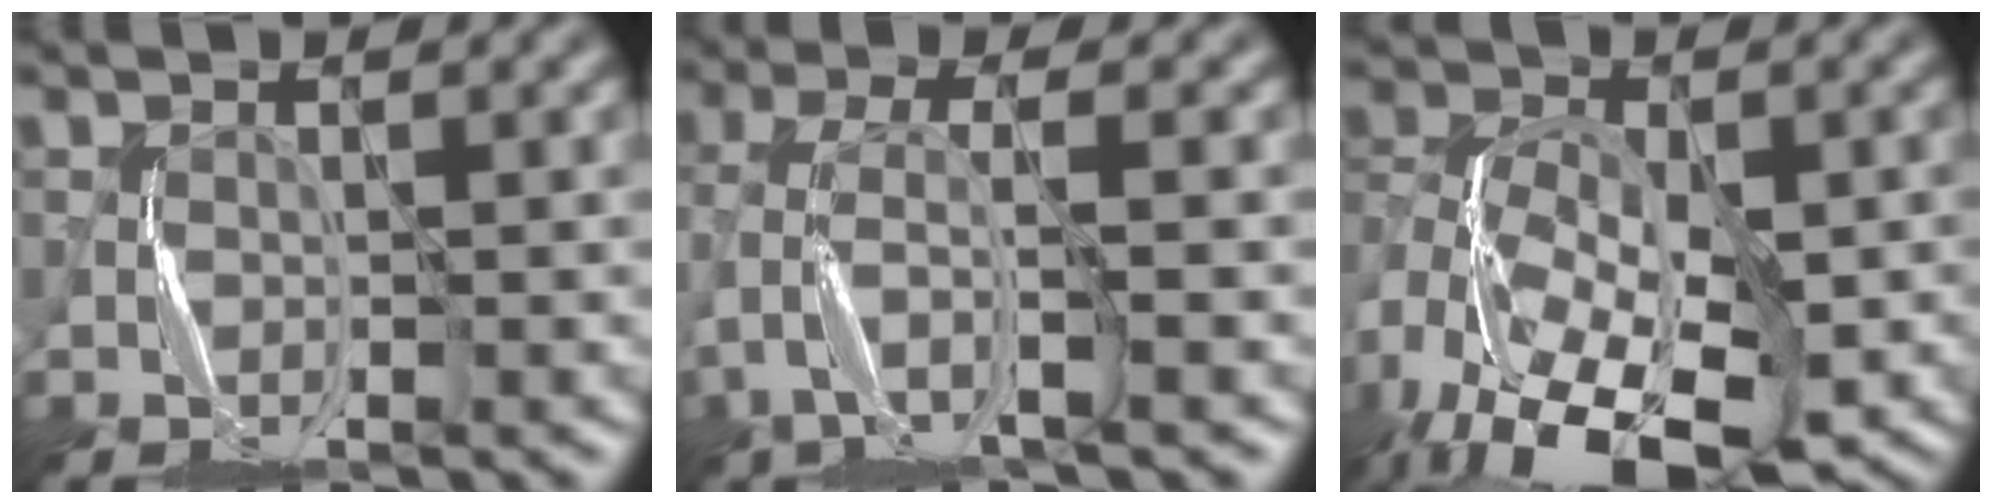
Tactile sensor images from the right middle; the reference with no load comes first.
{"total": 3.6, "force": [-1.3, 1.0, 3.2], "torque": [-0.082, 0.004, -0.030]}
{"total": 15.6, "force": [-7.8, 9.2, 9.9], "torque": [-0.182, -0.013, -0.091]}